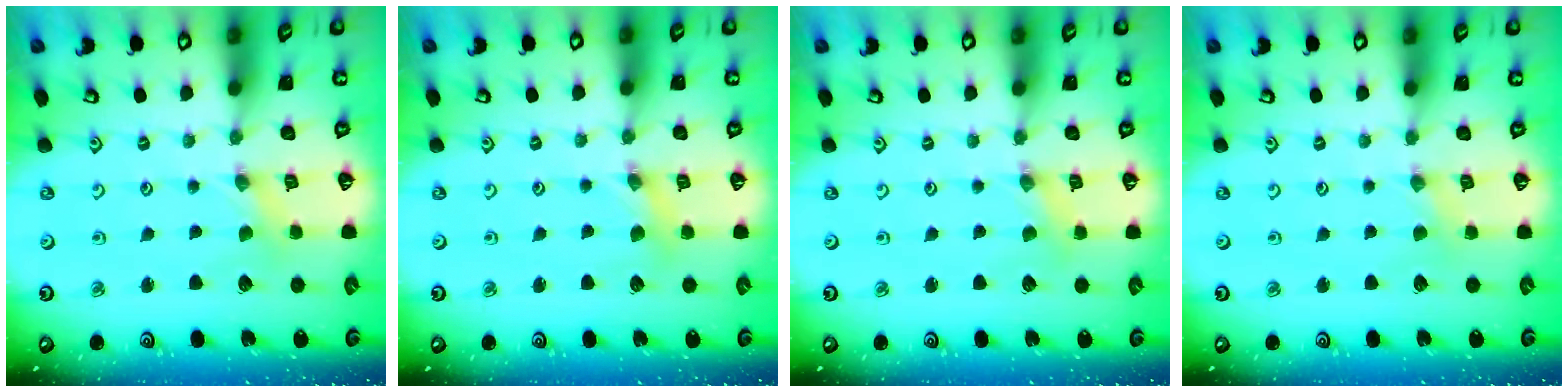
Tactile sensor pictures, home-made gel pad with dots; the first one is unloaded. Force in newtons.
{"total": 4.0, "press": 4.0, "slide": 0.5}
{"total": 1.7, "press": 1.7, "slide": 0.2}
{"total": 2.1, "press": 2.1, "slide": 0.4}